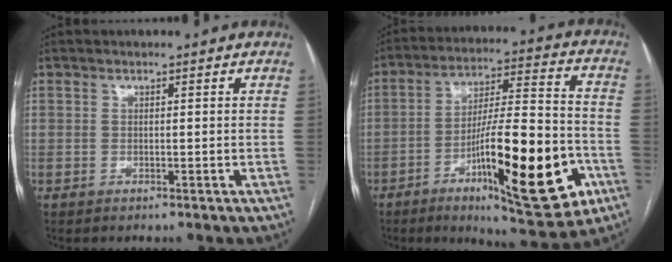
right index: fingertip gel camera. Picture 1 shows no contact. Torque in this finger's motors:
{"motor_torque": [2.14, 0.00, 0.49, 0.11]}